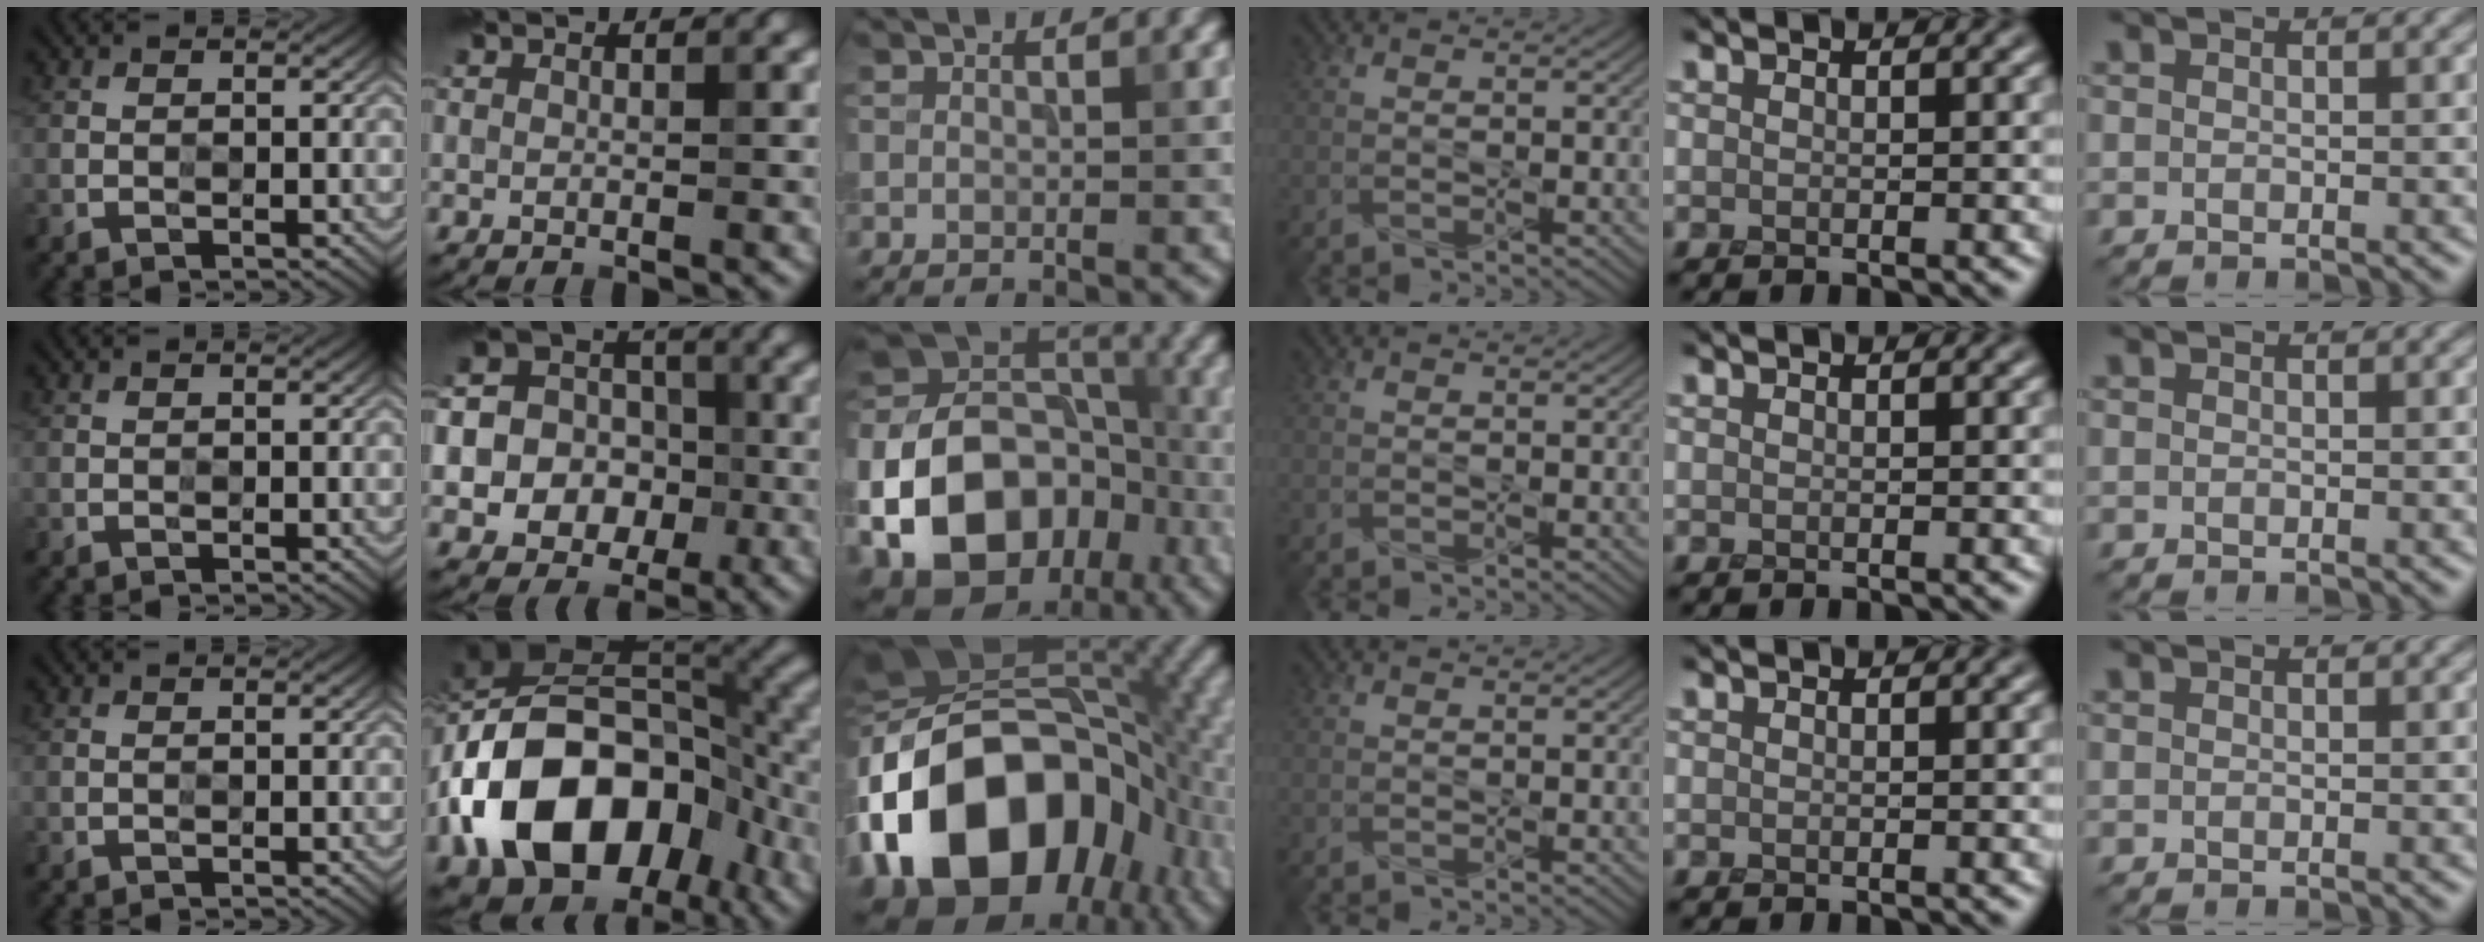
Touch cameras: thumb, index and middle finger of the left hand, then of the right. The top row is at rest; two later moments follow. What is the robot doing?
{"motion": "press", "object": "gel pad"}